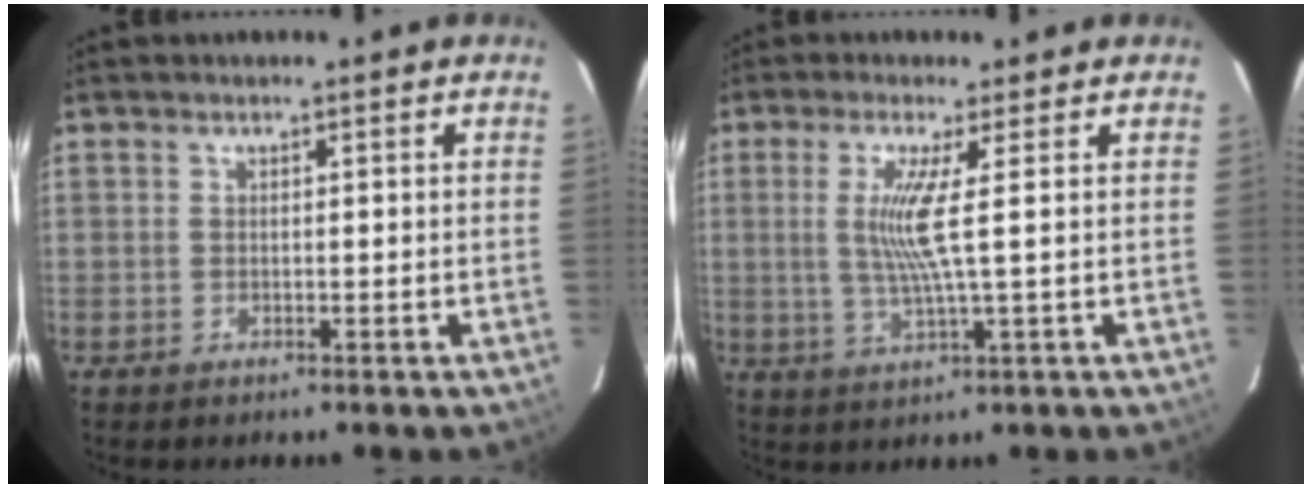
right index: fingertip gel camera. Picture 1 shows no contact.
{"total": 6.2, "force": [1.0, -1.0, 6.1], "torque": [-0.119, -0.010, 0.020]}